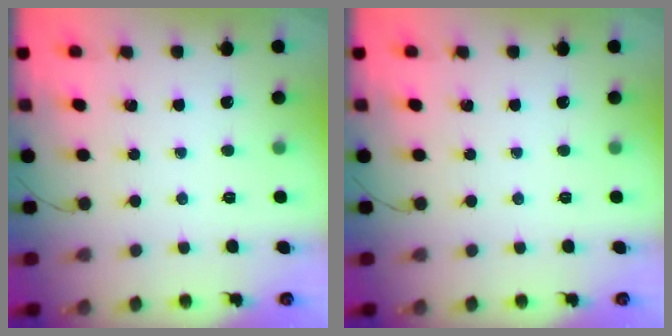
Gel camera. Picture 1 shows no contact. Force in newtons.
{"total": 0.0}